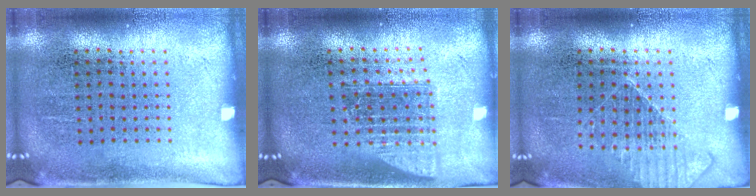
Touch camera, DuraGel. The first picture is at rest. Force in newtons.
{"total": 1.6, "press": 1.2, "slide": 0.9}
{"total": 1.2, "press": 1.2, "slide": 0.1}